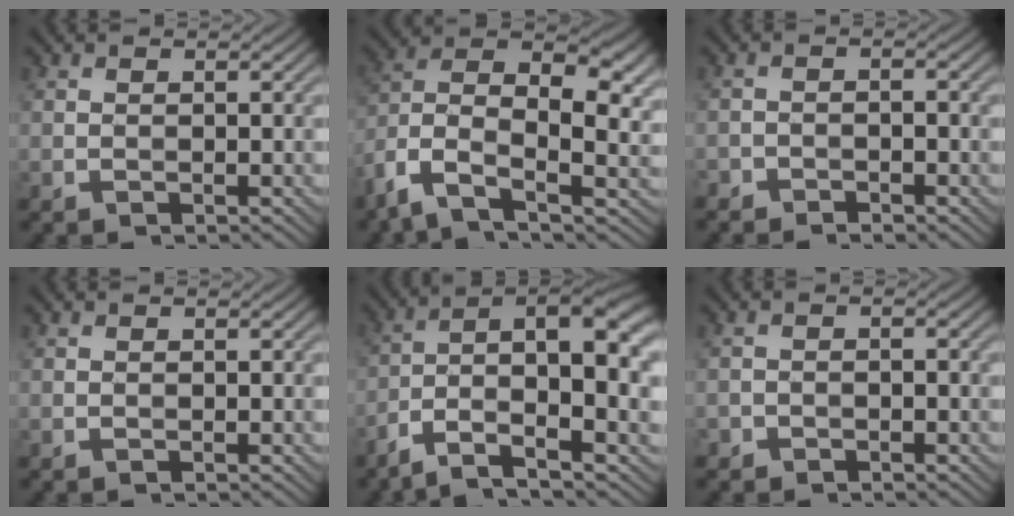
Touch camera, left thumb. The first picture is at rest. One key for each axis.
{"total": 12.7, "fx": -3.3, "fy": 6.7, "fz": 10.3, "tx": -0.207, "ty": -0.002, "tz": -0.074}
{"total": 2.0, "fx": -1.8, "fy": 0.6, "fz": 0.5, "tx": -0.008, "ty": 0.000, "tz": -0.038}
{"total": 0.0}
{"total": 12.1, "fx": -4.4, "fy": 3.9, "fz": 10.6, "tx": -0.187, "ty": 0.003, "tz": -0.077}
{"total": 1.3, "fx": -1.0, "fy": 0.8, "fz": 0.3, "tx": -0.005, "ty": 0.001, "tz": -0.022}